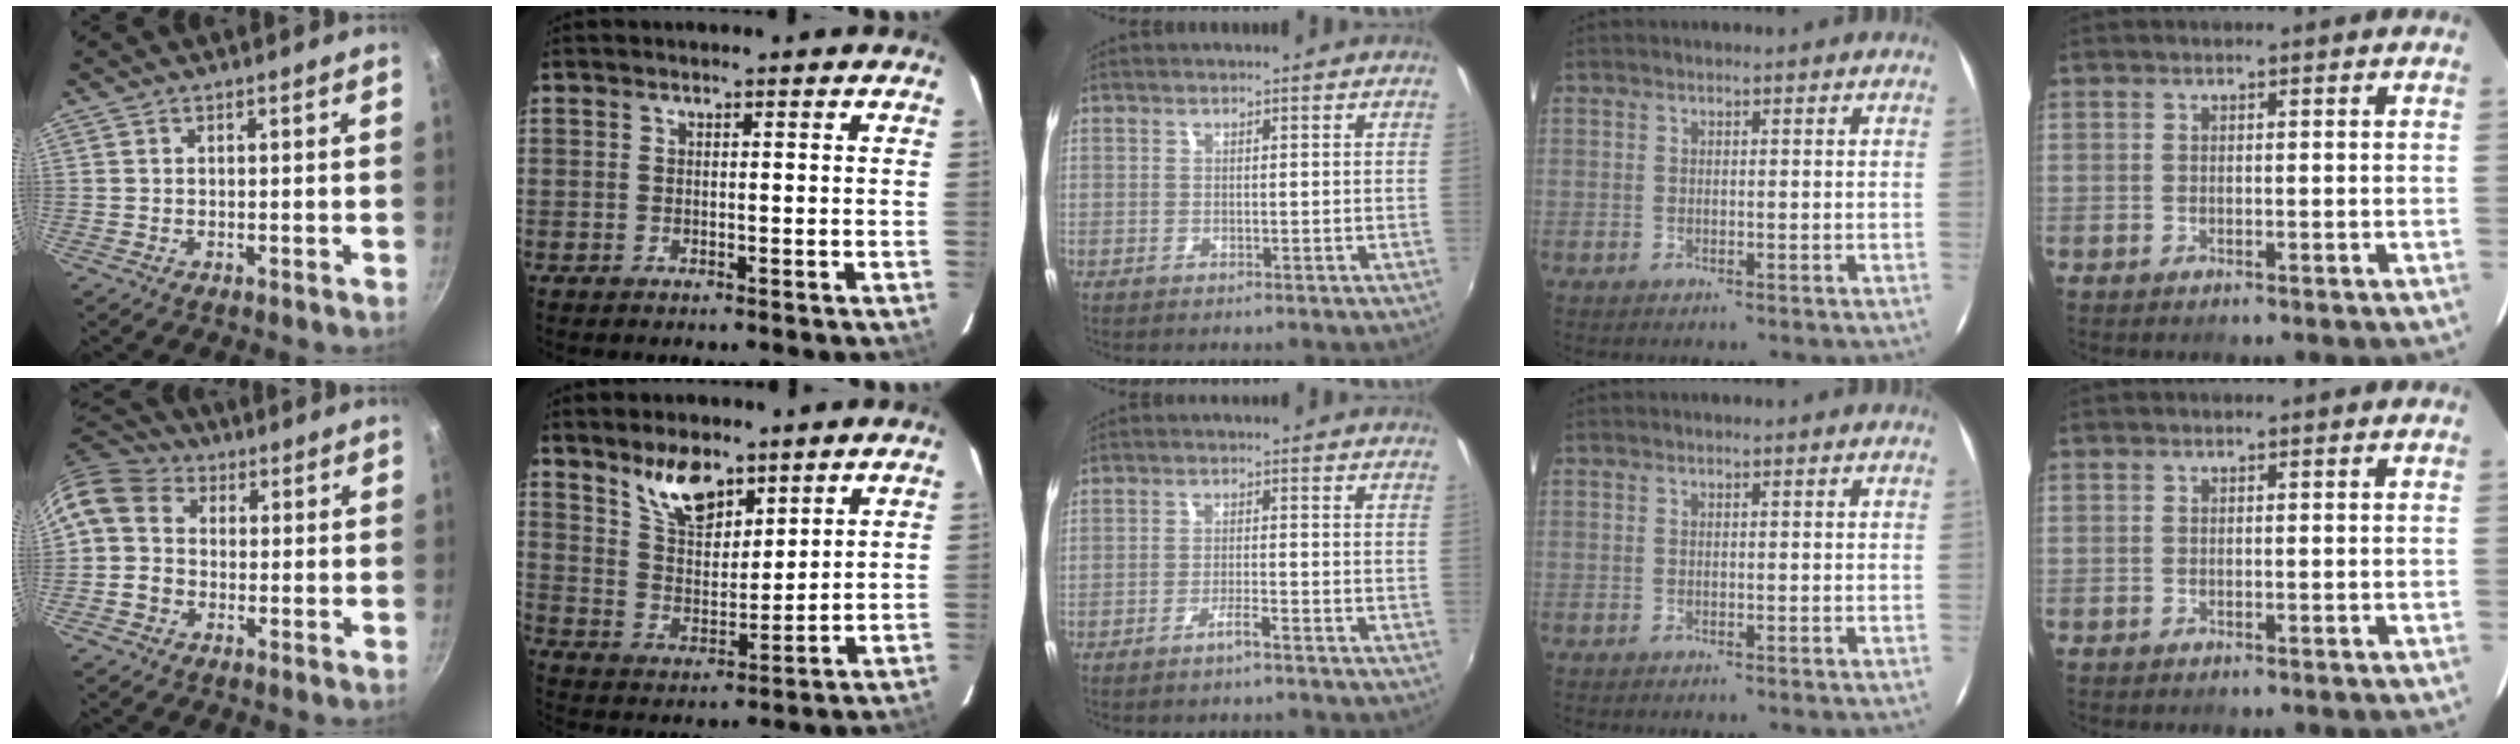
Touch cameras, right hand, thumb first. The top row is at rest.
{"thumb": {"total": 9.6, "force": [0.1, 8.1, 5.1], "torque": [-0.074, 0.019, -0.016]}, "index": {"total": 9.6, "force": [6.8, 4.2, 5.3], "torque": [-0.089, 0.004, 0.135]}, "middle": {"total": 2.5, "force": [-2.1, 0.1, 1.3], "torque": [-0.037, 0.001, -0.036]}}